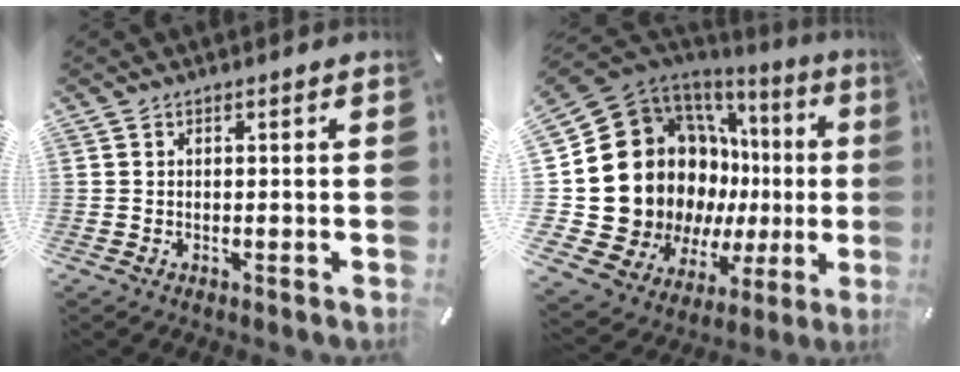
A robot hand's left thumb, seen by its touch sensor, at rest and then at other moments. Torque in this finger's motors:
{"motor_torque": [2.40, 2.61, 2.53, -0.24, 0.27]}